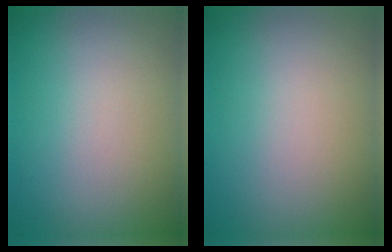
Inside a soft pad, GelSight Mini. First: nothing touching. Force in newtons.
{"total": 0.0}